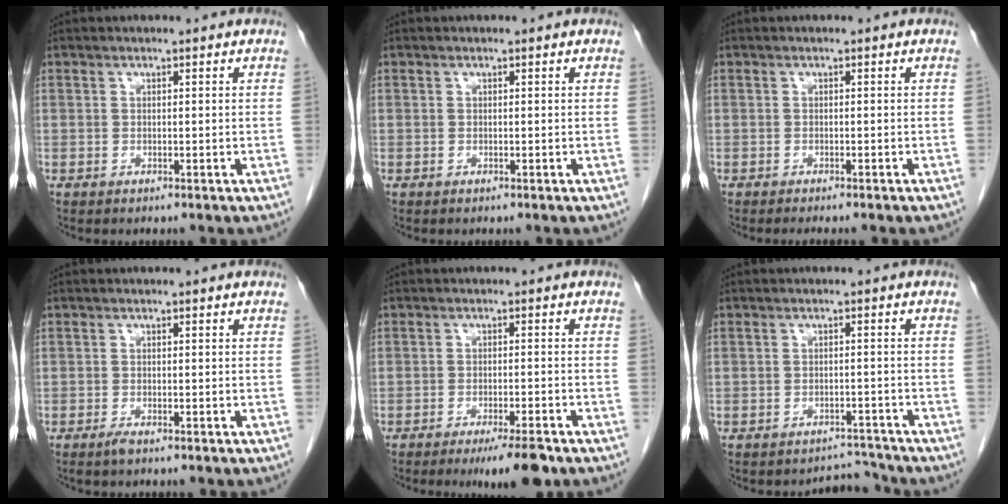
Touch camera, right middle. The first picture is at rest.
{"total": 0.0}
{"total": 4.6, "force": [-4.0, 0.5, 2.2], "torque": [-0.022, -0.006, -0.049]}
{"total": 1.0, "force": [-0.8, 0.0, 0.6], "torque": [-0.015, -0.002, -0.014]}
{"total": 5.9, "force": [-4.2, 0.4, 4.1], "torque": [-0.055, -0.013, -0.063]}
{"total": 3.5, "force": [-3.2, 0.0, -1.3], "torque": [0.025, 0.011, -0.041]}